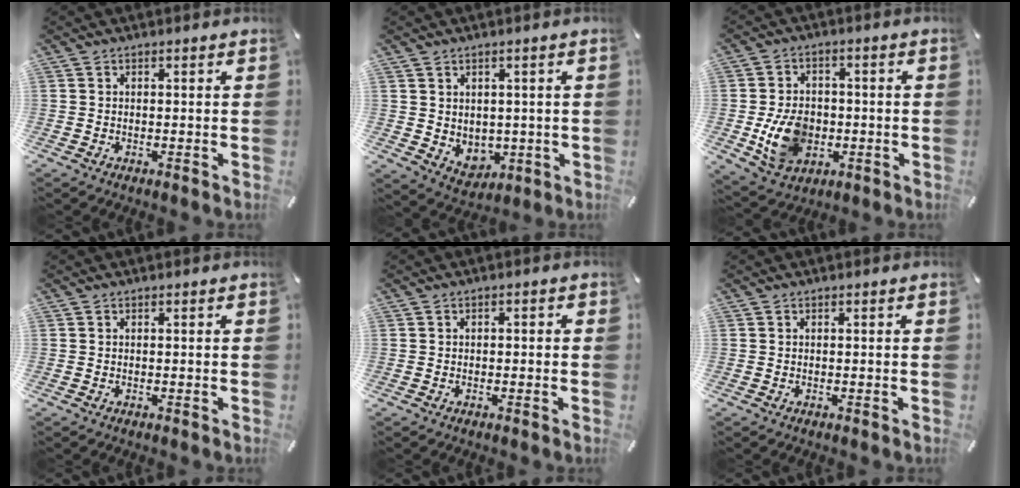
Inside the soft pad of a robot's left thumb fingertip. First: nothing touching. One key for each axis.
{"total": 5.5, "fx": 2.1, "fy": 5.0, "fz": 0.9, "tx": -0.008, "ty": -0.021, "tz": 0.043}
{"total": 11.2, "fx": -2.0, "fy": 8.8, "fz": 6.6, "tx": -0.134, "ty": 0.006, "tz": -0.036}
{"total": 0.0}
{"total": 0.9, "fx": -0.4, "fy": 0.7, "fz": 0.4, "tx": -0.009, "ty": 0.003, "tz": -0.011}
{"total": 0.0}